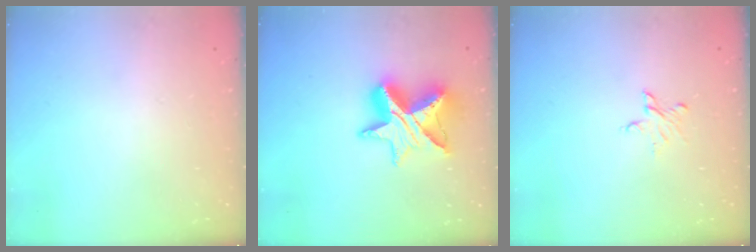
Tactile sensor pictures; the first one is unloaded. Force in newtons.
{"total": 13.0, "press": 13.0, "slide": 0.9}
{"total": 3.6, "press": 3.6, "slide": 0.3}